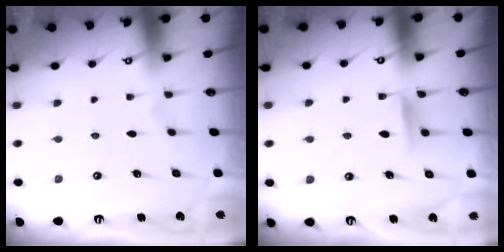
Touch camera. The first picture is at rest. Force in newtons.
{"total": 7.6, "press": 7.5, "slide": 0.8}